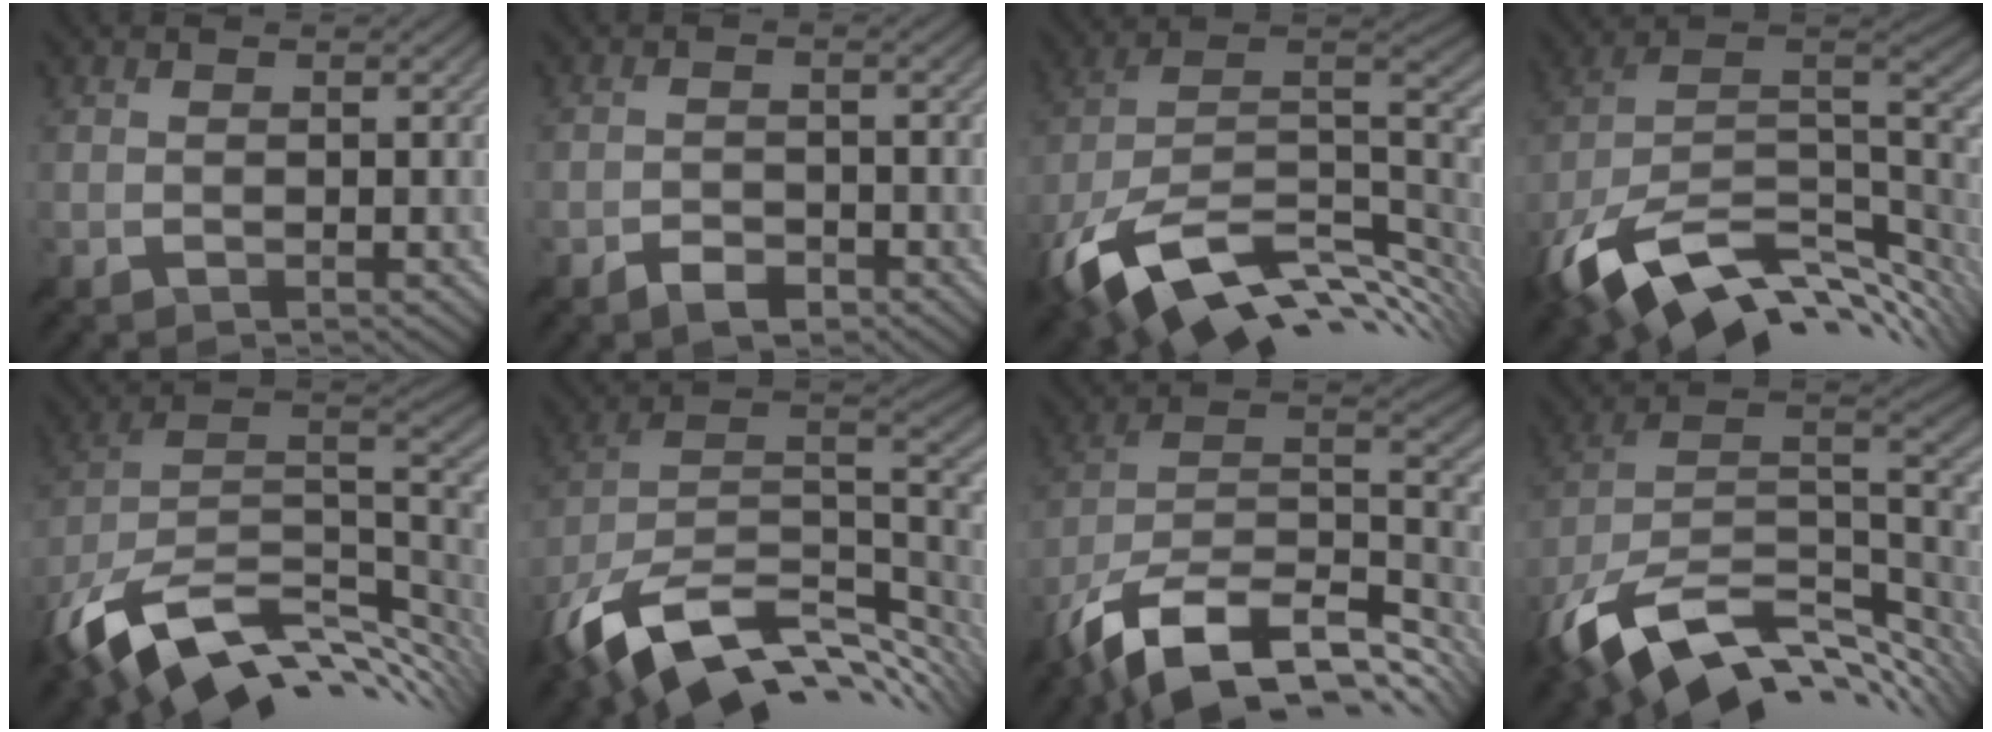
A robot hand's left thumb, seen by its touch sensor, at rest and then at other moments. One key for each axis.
{"total": 2.6, "fx": -2.1, "fy": 1.1, "fz": 1.1, "tx": -0.019, "ty": -0.002, "tz": -0.038}
{"total": 17.2, "fx": -7.8, "fy": 9.3, "fz": 12.3, "tx": -0.275, "ty": -0.020, "tz": -0.131}
{"total": 15.9, "fx": -7.0, "fy": 8.4, "fz": 11.6, "tx": -0.260, "ty": -0.015, "tz": -0.118}
{"total": 15.7, "fx": -6.6, "fy": 8.6, "fz": 11.3, "tx": -0.253, "ty": -0.013, "tz": -0.111}
{"total": 16.0, "fx": -7.6, "fy": 8.6, "fz": 11.1, "tx": -0.259, "ty": -0.022, "tz": -0.125}
{"total": 17.1, "fx": -10.9, "fy": 8.1, "fz": 10.4, "tx": -0.245, "ty": -0.034, "tz": -0.173}
{"total": 16.1, "fx": -8.2, "fy": 8.4, "fz": 11.0, "tx": -0.259, "ty": -0.025, "tz": -0.131}